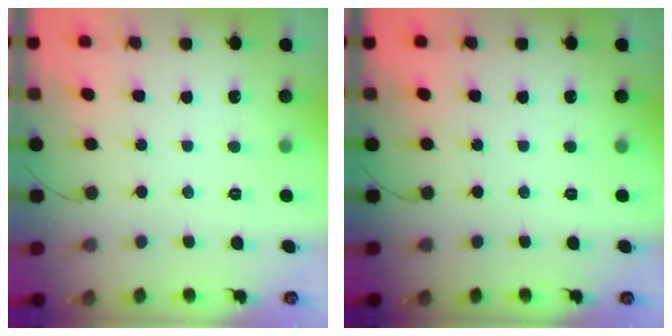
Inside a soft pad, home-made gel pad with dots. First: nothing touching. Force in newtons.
{"total": 0.0}